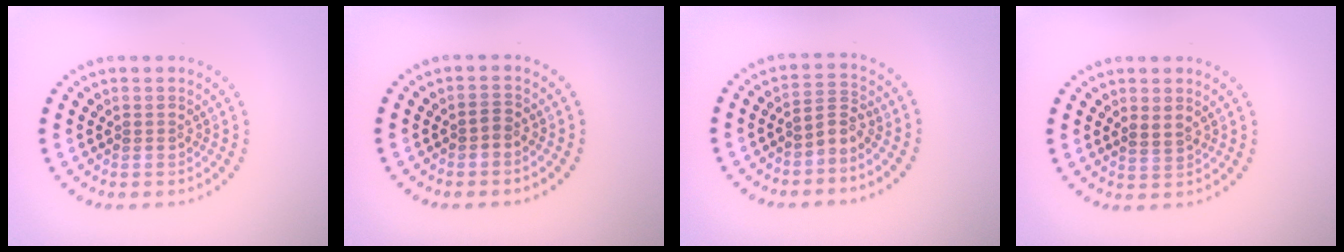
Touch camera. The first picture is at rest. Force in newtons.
{"total": 0.8, "press": 0.7, "slide": 0.4}
{"total": 2.2, "press": 1.5, "slide": 1.6}
{"total": 1.0, "press": 0.9, "slide": 0.5}